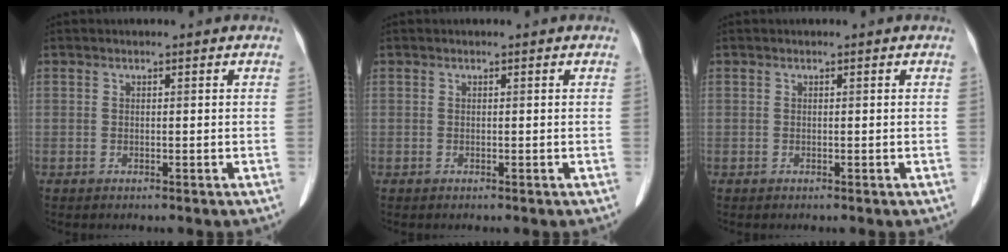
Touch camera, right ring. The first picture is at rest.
{"total": 0.0}
{"total": 0.0}